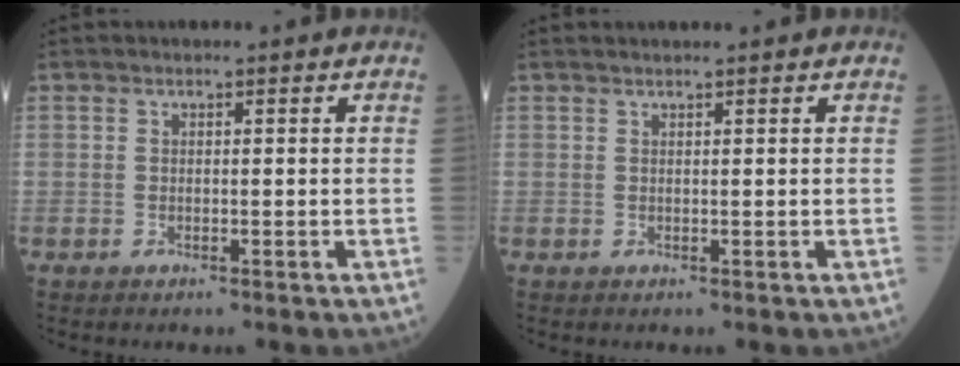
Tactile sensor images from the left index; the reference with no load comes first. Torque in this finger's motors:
{"motor_torque": [0.05, -0.10, 0.09, 0.02]}